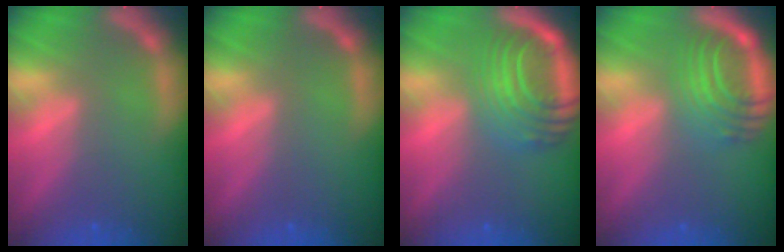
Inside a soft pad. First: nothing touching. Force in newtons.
{"total": 0.0}
{"total": 10.1}
{"total": 7.1}